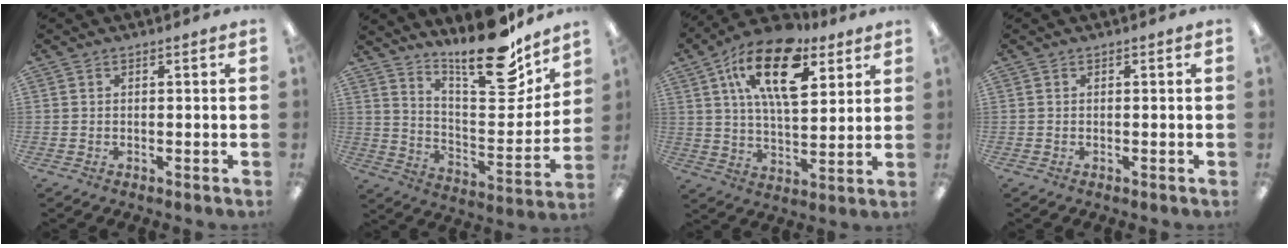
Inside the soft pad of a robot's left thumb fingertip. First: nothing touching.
{"total": 20.7, "force": [16.4, 5.6, 11.3], "torque": [-0.162, -0.123, 0.270]}
{"total": 18.9, "force": [9.9, 9.3, 13.2], "torque": [-0.218, -0.028, 0.170]}
{"total": 0.0}